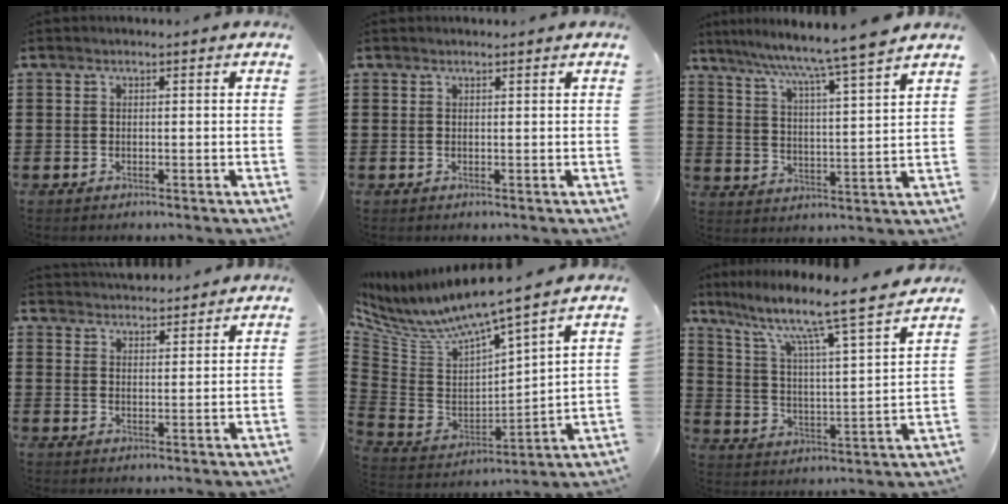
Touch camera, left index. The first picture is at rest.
{"total": 0.5, "force": [0.5, 0.0, 0.2], "torque": [-0.005, -0.001, 0.010]}
{"total": 7.0, "force": [6.1, -1.4, 3.2], "torque": [-0.087, -0.048, 0.097]}
{"total": 3.7, "force": [3.7, 0.2, -0.1], "torque": [-0.010, -0.013, 0.069]}
{"total": 6.5, "force": [5.3, 0.5, 3.7], "torque": [-0.097, -0.048, 0.085]}
{"total": 9.2, "force": [7.5, 0.1, 5.3], "torque": [-0.125, -0.059, 0.115]}